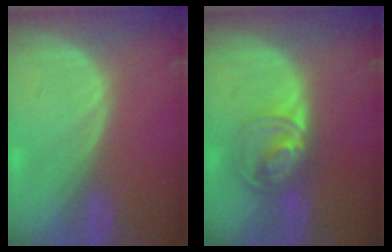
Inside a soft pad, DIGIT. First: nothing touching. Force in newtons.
{"total": 7.3, "press": 6.0, "slide": 4.1}